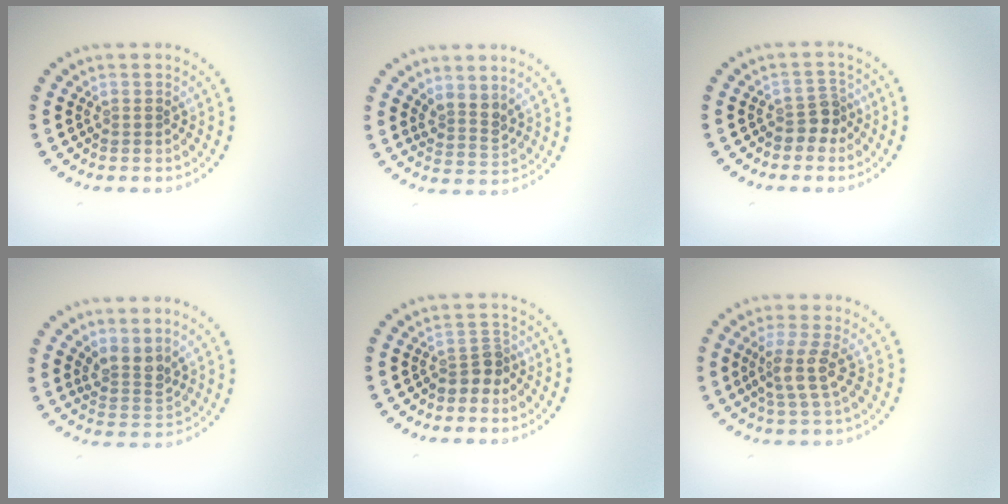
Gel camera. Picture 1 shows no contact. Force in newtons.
{"total": 2.3, "press": 1.8, "slide": 1.5}
{"total": 2.1, "press": 1.6, "slide": 1.3}
{"total": 2.6, "press": 1.9, "slide": 1.8}
{"total": 2.2, "press": 1.7, "slide": 1.4}
{"total": 3.0, "press": 2.3, "slide": 1.9}